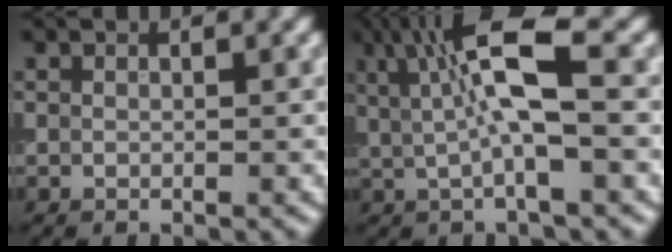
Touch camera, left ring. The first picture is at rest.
{"total": 6.9, "force": [1.5, 1.6, 6.5], "torque": [-0.122, 0.006, 0.024]}